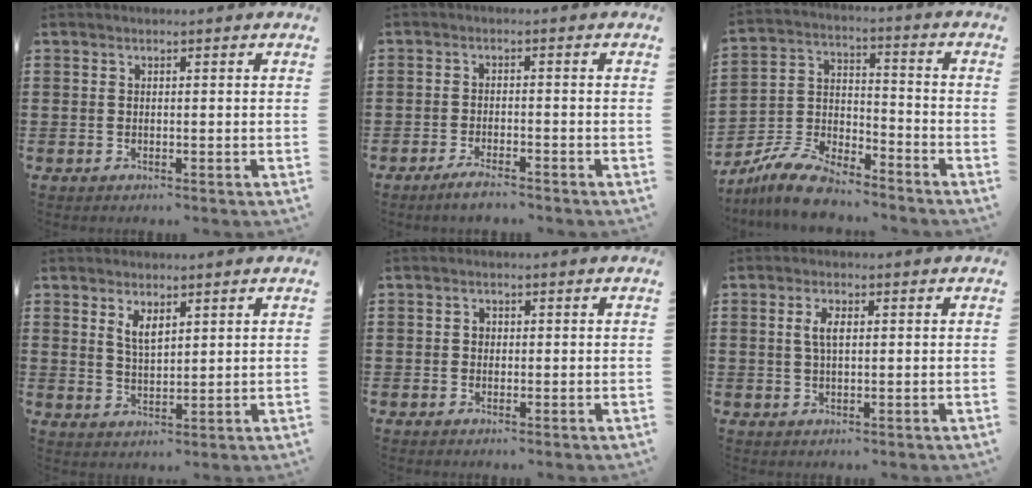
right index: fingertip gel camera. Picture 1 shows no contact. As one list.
[{"total": 2.4, "force": [-2.2, 0.2, 1.0], "torque": [-0.018, 0.005, -0.042]}, {"total": 8.6, "force": [-7.7, 2.2, 3.0], "torque": [-0.073, 0.016, -0.154]}, {"total": 3.2, "force": [2.1, 1.4, 2.1], "torque": [-0.045, 0.004, 0.037]}, {"total": 0.9, "force": [0.1, 0.8, 0.4], "torque": [-0.009, 0.005, 0.001]}, {"total": 3.2, "force": [0.6, 1.4, 2.8], "torque": [-0.058, 0.009, 0.008]}]